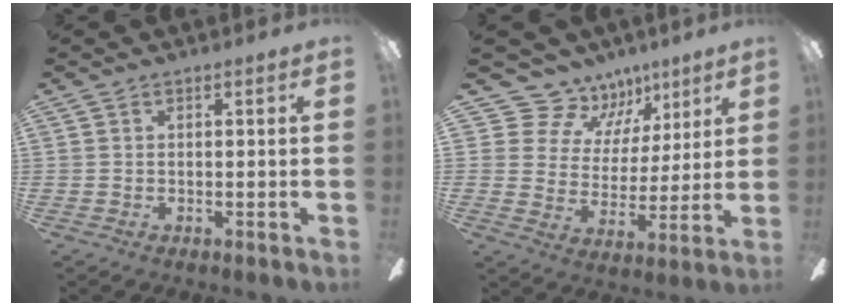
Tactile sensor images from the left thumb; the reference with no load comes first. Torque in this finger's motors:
{"motor_torque": [0.16, 0.20, -0.52, 0.03, -0.02]}